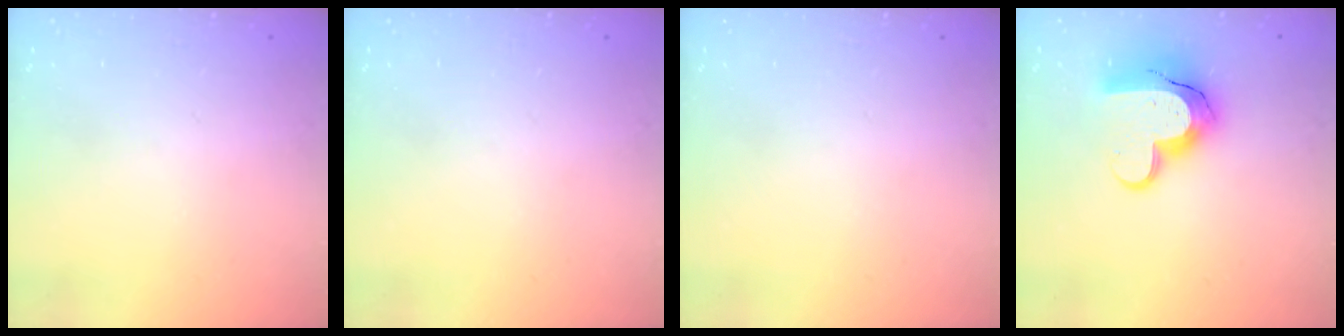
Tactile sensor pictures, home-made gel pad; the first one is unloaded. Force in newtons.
{"total": 0.0}
{"total": 0.0}
{"total": 14.2, "press": 14.1, "slide": 1.0}